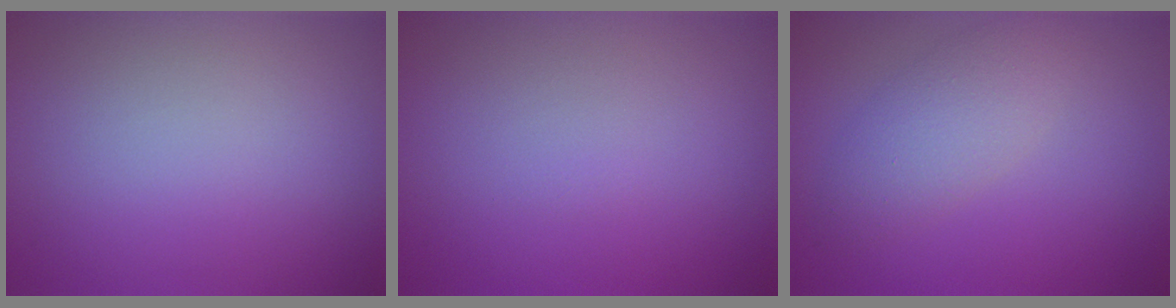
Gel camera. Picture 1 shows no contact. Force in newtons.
{"total": 0.0}
{"total": 3.4, "press": 3.4, "slide": 0.0}